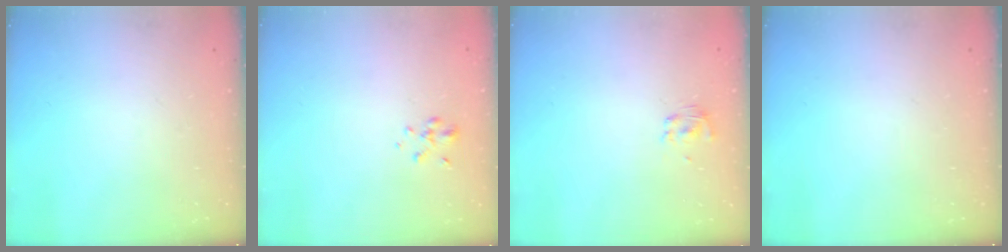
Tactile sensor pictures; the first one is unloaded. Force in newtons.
{"total": 2.6, "press": 2.5, "slide": 0.9}
{"total": 2.3, "press": 2.1, "slide": 0.9}
{"total": 0.0}